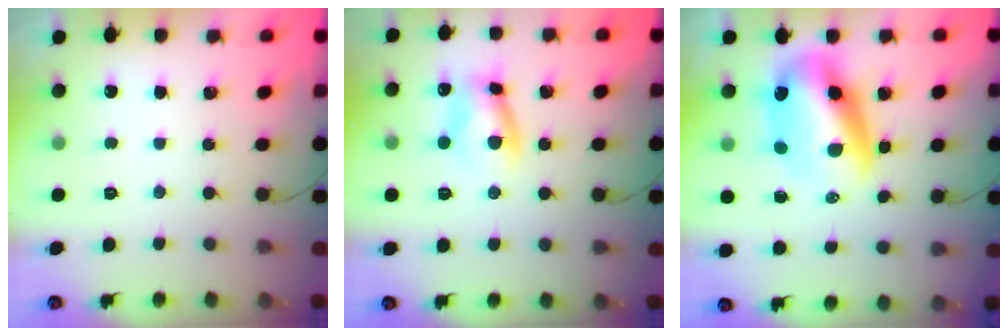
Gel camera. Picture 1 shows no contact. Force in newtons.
{"total": 7.3, "press": 7.3, "slide": 0.3}
{"total": 12.1, "press": 11.7, "slide": 3.3}